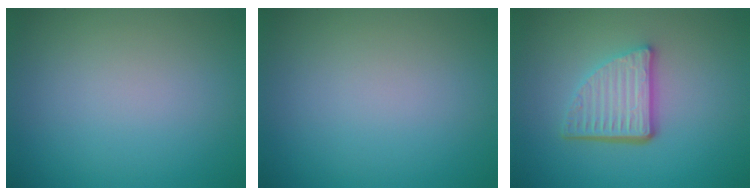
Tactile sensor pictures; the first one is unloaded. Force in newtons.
{"total": 0.0}
{"total": 4.8, "press": 3.4, "slide": 3.3}